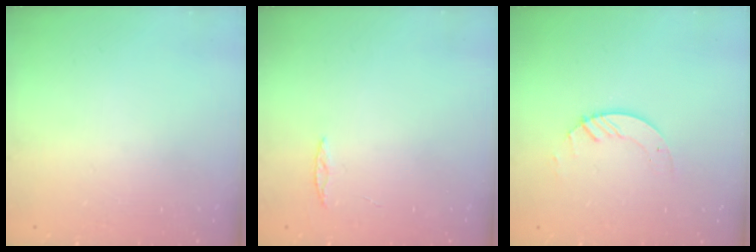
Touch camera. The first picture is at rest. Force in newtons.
{"total": 2.0, "press": 2.0, "slide": 0.2}
{"total": 2.6, "press": 2.6, "slide": 0.3}